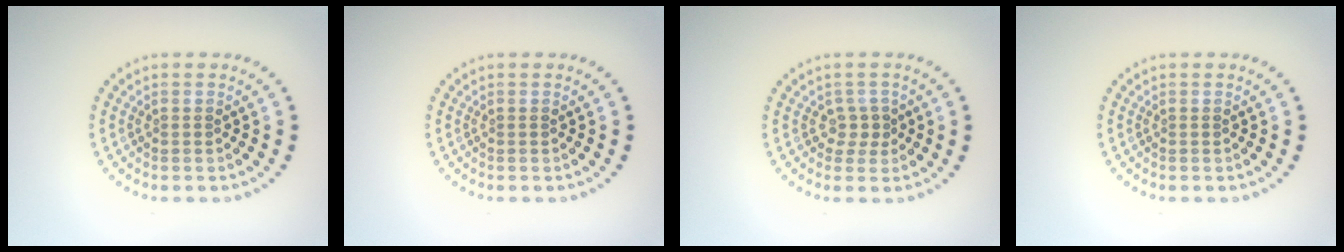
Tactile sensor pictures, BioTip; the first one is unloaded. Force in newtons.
{"total": 0.0}
{"total": 1.6, "press": 1.2, "slide": 1.1}
{"total": 0.0}